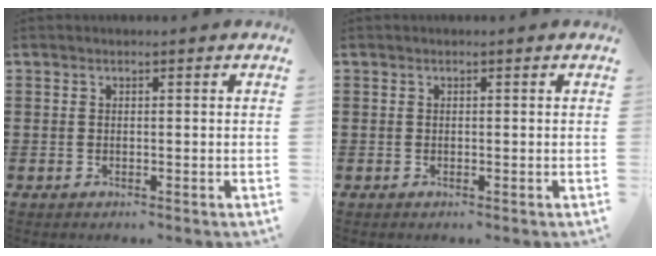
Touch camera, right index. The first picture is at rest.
{"total": 0.0}